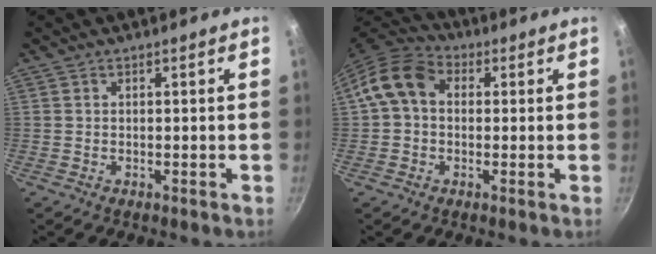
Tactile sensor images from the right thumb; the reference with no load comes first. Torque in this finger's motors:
{"motor_torque": [-0.43, 0.57, 0.37, -0.36, 0.09]}